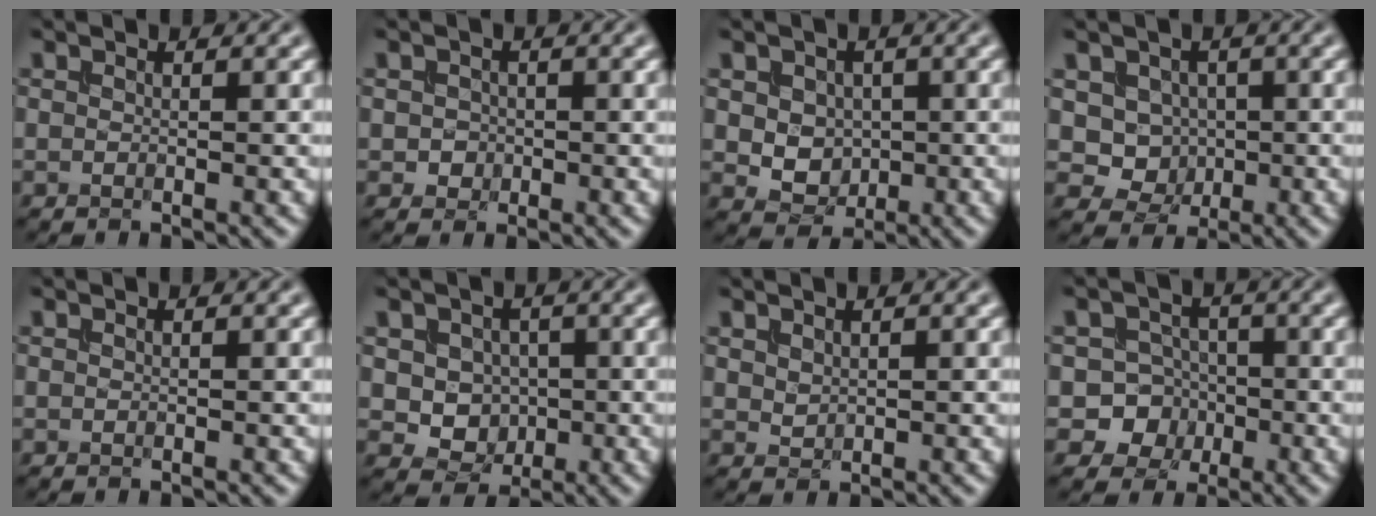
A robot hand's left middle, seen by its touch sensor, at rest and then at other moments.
{"total": 1.1, "force": [-0.2, 1.0, 0.3], "torque": [-0.003, -0.003, -0.004]}
{"total": 3.5, "force": [0.3, 2.9, 2.0], "torque": [-0.040, -0.006, 0.010]}
{"total": 4.2, "force": [0.8, 3.7, 1.8], "torque": [-0.027, -0.005, 0.014]}
{"total": 0.0}
{"total": 3.9, "force": [0.2, 3.4, 1.9], "torque": [-0.031, -0.008, -0.001]}
{"total": 0.8, "force": [0.6, 0.5, 0.3], "torque": [-0.012, -0.001, 0.017]}
{"total": 6.2, "force": [-2.1, 5.7, 1.2], "torque": [0.003, 0.005, -0.056]}